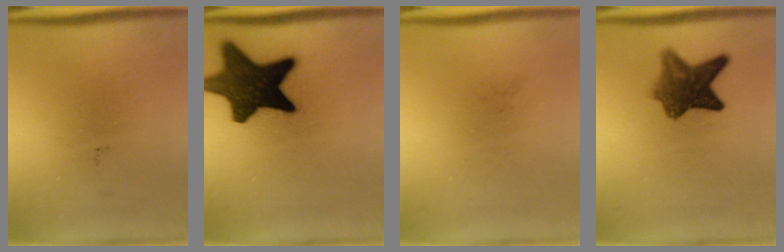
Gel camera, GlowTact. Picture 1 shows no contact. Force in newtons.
{"total": 16.0}
{"total": 0.0}
{"total": 7.5}